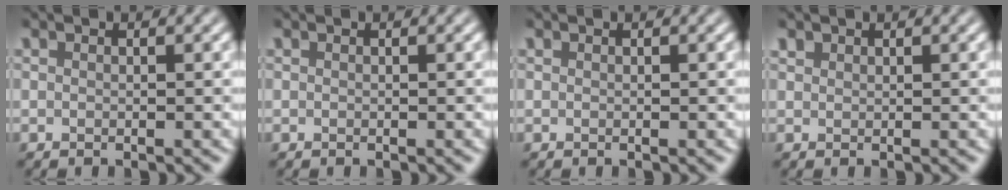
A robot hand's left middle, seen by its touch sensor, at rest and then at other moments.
{"total": 0.0}
{"total": 0.0}
{"total": 0.7, "force": [0.6, 0.3, 0.0], "torque": [0.000, 0.000, 0.014]}